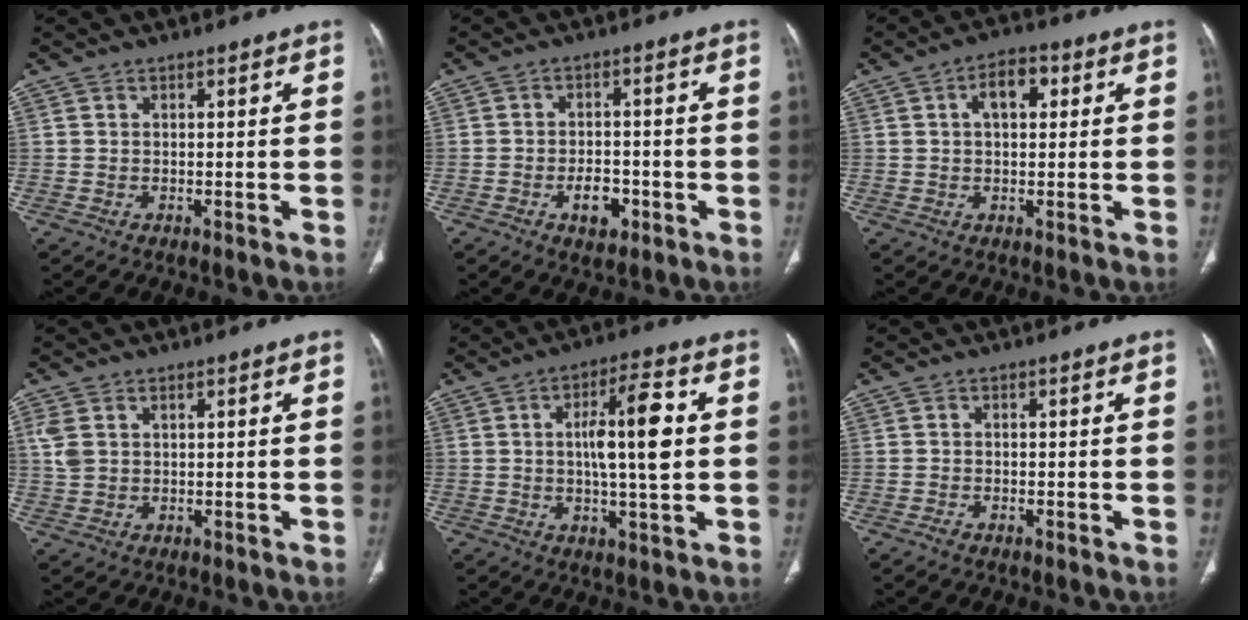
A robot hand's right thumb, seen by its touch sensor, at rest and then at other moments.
{"total": 5.2, "force": [-2.2, 3.2, 3.5], "torque": [-0.041, 0.012, -0.030]}
{"total": 6.3, "force": [1.8, 3.5, 4.9], "torque": [-0.069, 0.010, 0.024]}
{"total": 4.0, "force": [1.4, 2.6, 2.7], "torque": [-0.069, 0.004, 0.037]}
{"total": 11.7, "force": [1.1, 2.8, 11.3], "torque": [-0.184, 0.008, 0.014]}
{"total": 0.8, "force": [-0.6, 0.4, 0.4], "torque": [-0.012, 0.000, -0.014]}